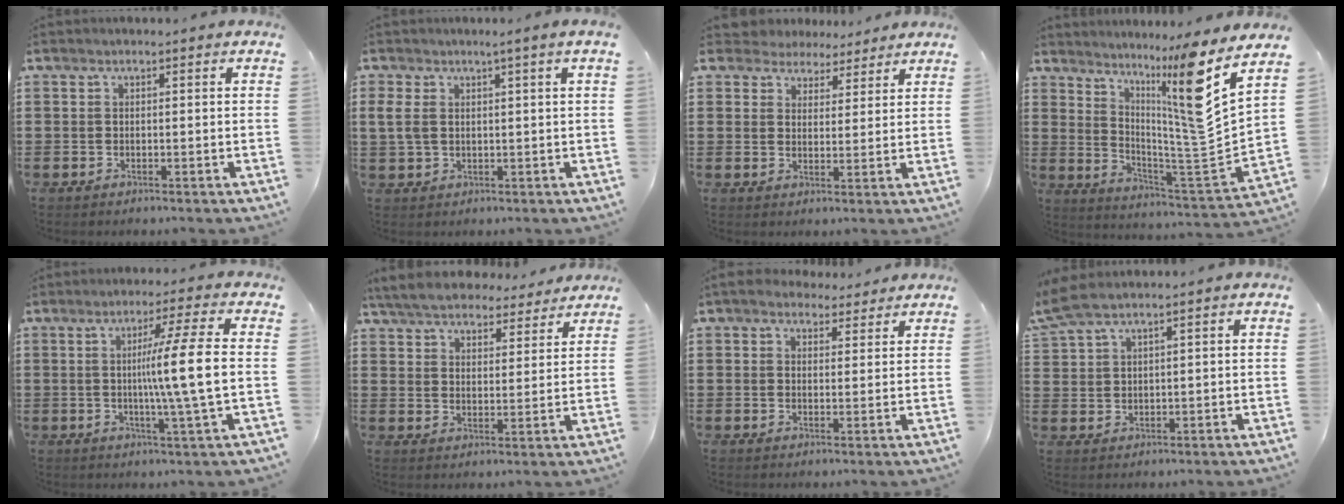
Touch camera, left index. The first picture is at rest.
{"total": 3.4, "force": [0.8, 0.8, 3.2], "torque": [-0.081, -0.004, 0.008]}
{"total": 4.0, "force": [3.5, 1.9, -0.2], "torque": [-0.016, -0.006, 0.064]}
{"total": 12.3, "force": [7.1, -1.0, 10.0], "torque": [-0.175, -0.083, 0.090]}
{"total": 9.1, "force": [0.2, -0.8, 9.0], "torque": [-0.156, -0.009, -0.007]}
{"total": 6.3, "force": [6.0, 1.1, 1.5], "torque": [-0.056, -0.023, 0.108]}
{"total": 3.6, "force": [3.1, 1.5, 0.8], "torque": [-0.027, -0.005, 0.059]}
{"total": 3.7, "force": [2.8, 0.7, 2.3], "torque": [-0.054, 0.003, 0.052]}